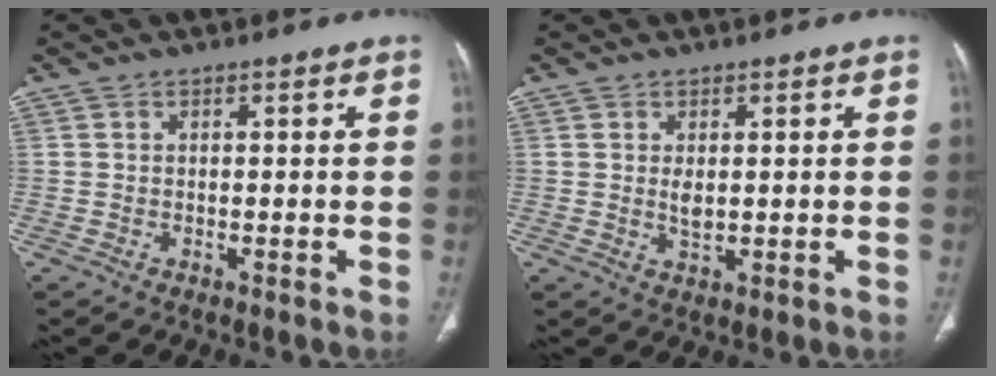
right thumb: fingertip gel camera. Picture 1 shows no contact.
{"total": 2.2, "force": [0.4, 1.1, 1.9], "torque": [-0.035, -0.006, 0.012]}